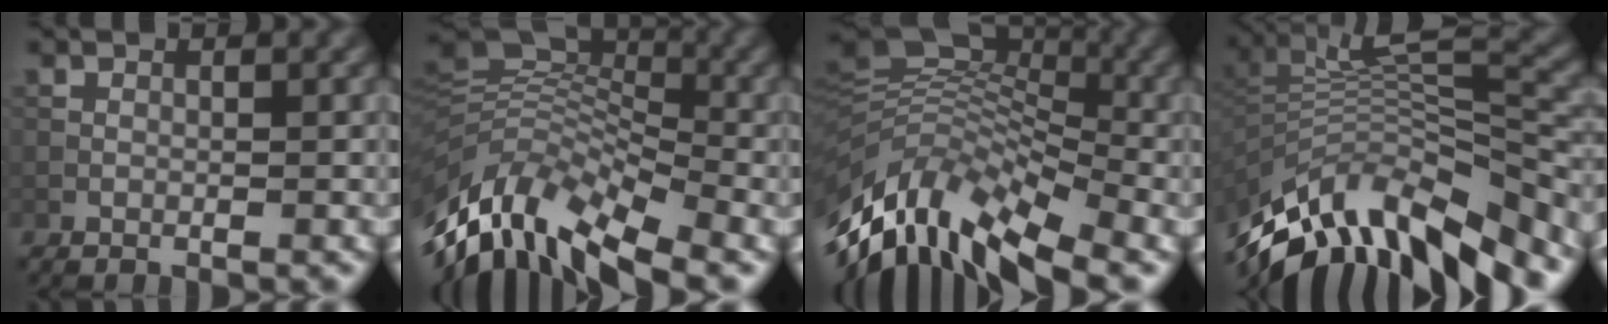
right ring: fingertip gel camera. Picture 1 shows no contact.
{"total": 12.1, "force": [-5.9, 5.9, 8.7], "torque": [-0.190, 0.000, -0.107]}
{"total": 12.9, "force": [-5.3, 6.7, 9.6], "torque": [-0.198, 0.000, -0.100]}
{"total": 11.4, "force": [-6.5, 4.6, 8.1], "torque": [-0.160, 0.025, -0.111]}